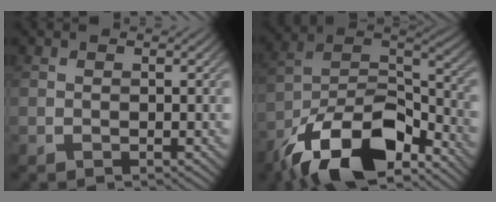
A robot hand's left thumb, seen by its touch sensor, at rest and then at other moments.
{"total": 16.1, "force": [-11.3, 6.5, 9.5], "torque": [-0.199, -0.020, -0.210]}